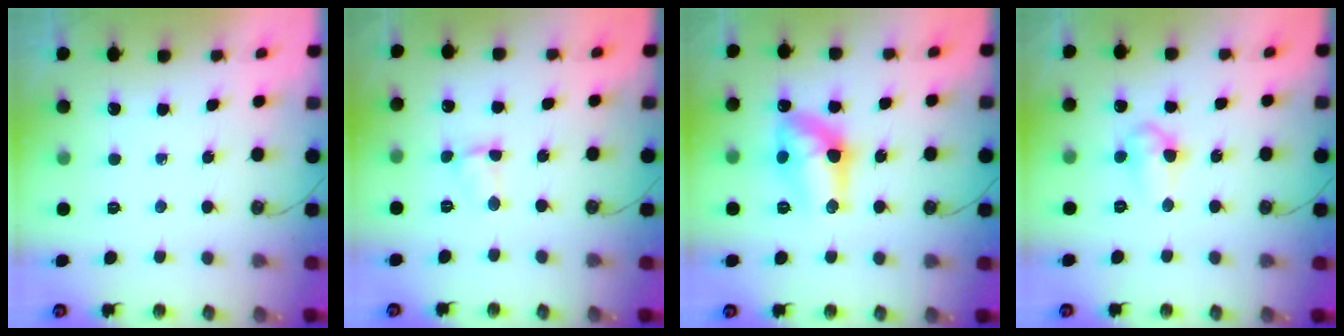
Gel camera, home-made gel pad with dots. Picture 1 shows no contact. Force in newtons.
{"total": 2.4, "press": 2.3, "slide": 0.4}
{"total": 12.6, "press": 12.6, "slide": 0.7}
{"total": 6.9, "press": 6.8, "slide": 1.2}